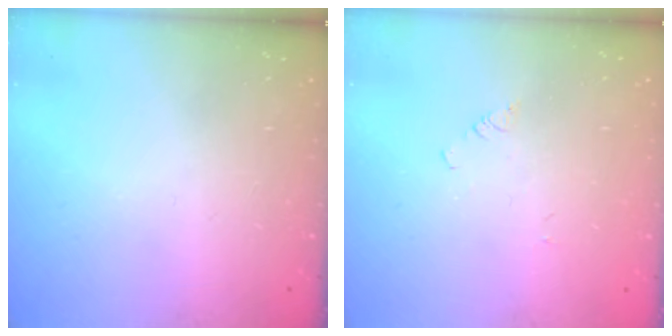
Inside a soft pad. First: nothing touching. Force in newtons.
{"total": 1.0, "press": 0.9, "slide": 0.2}